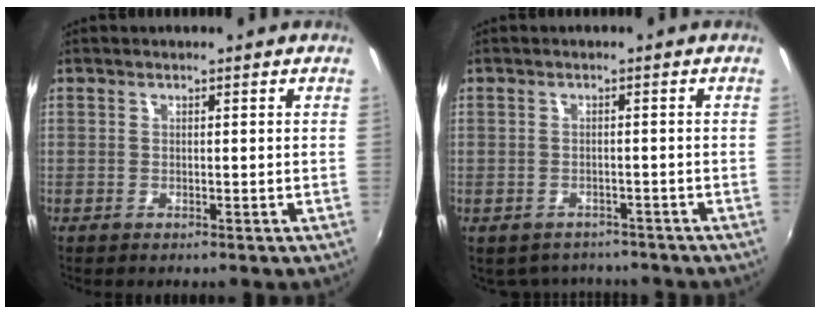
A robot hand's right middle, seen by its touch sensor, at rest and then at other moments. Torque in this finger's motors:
{"motor_torque": [0.41, -1.25, -0.03, -0.01]}